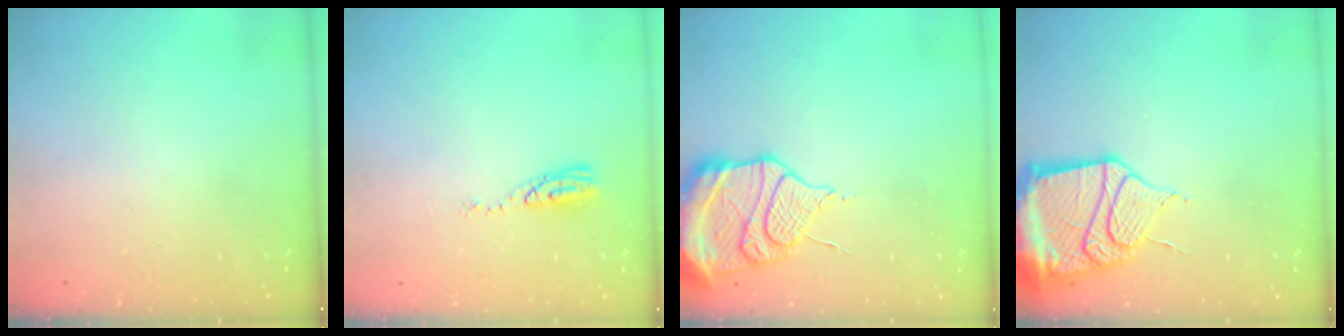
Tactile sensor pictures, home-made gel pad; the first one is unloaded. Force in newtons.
{"total": 7.0, "press": 6.9, "slide": 0.5}
{"total": 17.5, "press": 17.2, "slide": 3.3}
{"total": 17.5, "press": 17.4, "slide": 1.8}